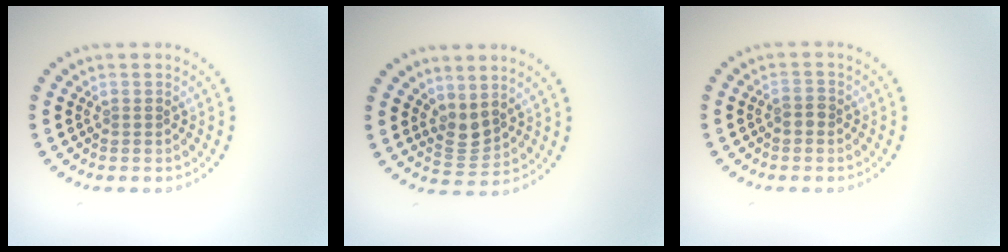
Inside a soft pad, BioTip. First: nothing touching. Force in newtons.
{"total": 2.0, "press": 1.6, "slide": 1.2}
{"total": 1.1, "press": 1.1, "slide": 0.4}